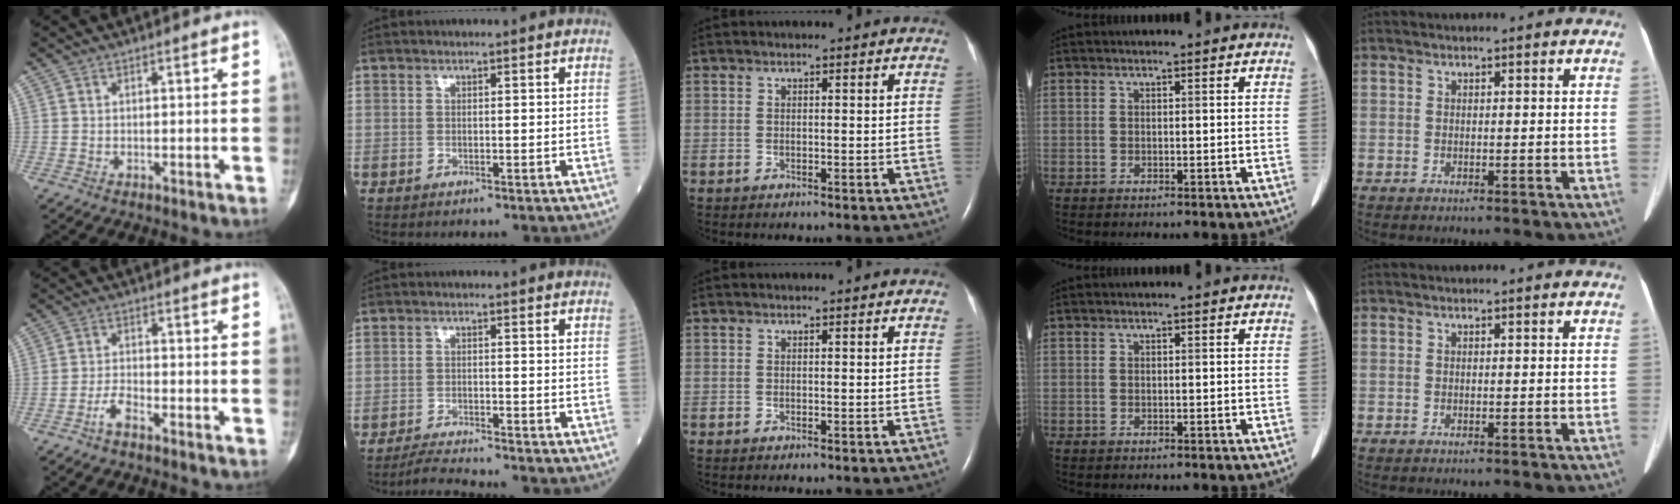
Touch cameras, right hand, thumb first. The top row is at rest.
{"thumb": {"total": 3.1, "force": [-2.2, 0.9, 2.0], "torque": [-0.042, 0.016, -0.048]}, "index": {"total": 3.8, "force": [-3.6, -1.0, 0.7], "torque": [-0.022, -0.020, -0.066]}}